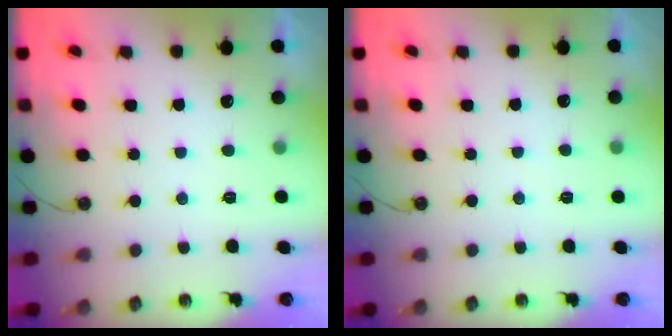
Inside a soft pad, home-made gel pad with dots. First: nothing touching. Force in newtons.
{"total": 2.4, "press": 2.3, "slide": 0.4}